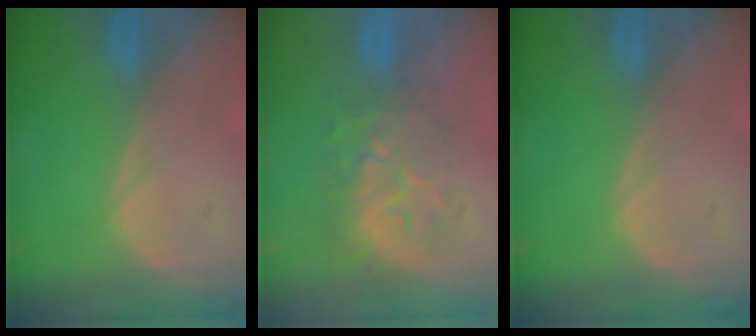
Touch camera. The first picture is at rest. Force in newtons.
{"total": 7.8, "press": 7.5, "slide": 2.1}
{"total": 0.0}